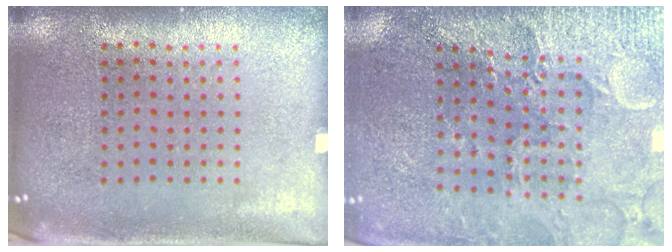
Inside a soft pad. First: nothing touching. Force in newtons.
{"total": 3.2, "press": 3.2, "slide": 0.3}